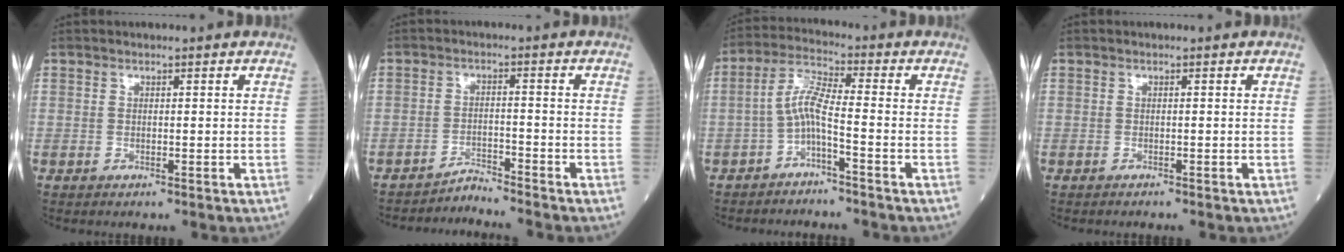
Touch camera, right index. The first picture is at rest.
{"total": 3.3, "force": [-3.0, -1.2, -0.8], "torque": [0.016, -0.010, -0.050]}
{"total": 5.2, "force": [-2.3, 0.4, 4.6], "torque": [-0.093, 0.017, -0.048]}
{"total": 0.8, "force": [-0.7, 0.1, 0.3], "torque": [-0.008, -0.002, -0.011]}